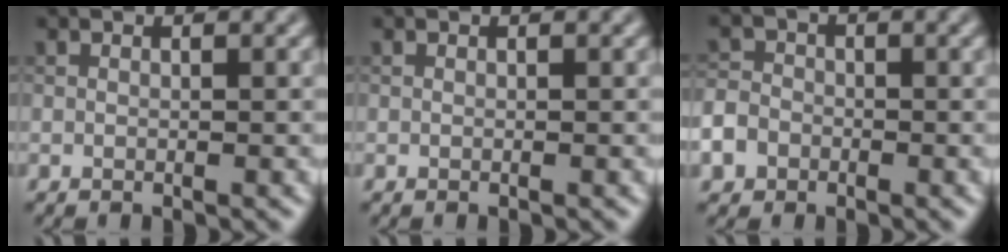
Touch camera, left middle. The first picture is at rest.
{"total": 0.0}
{"total": 4.0, "force": [-2.4, 3.0, 1.1], "torque": [-0.021, -0.006, -0.046]}